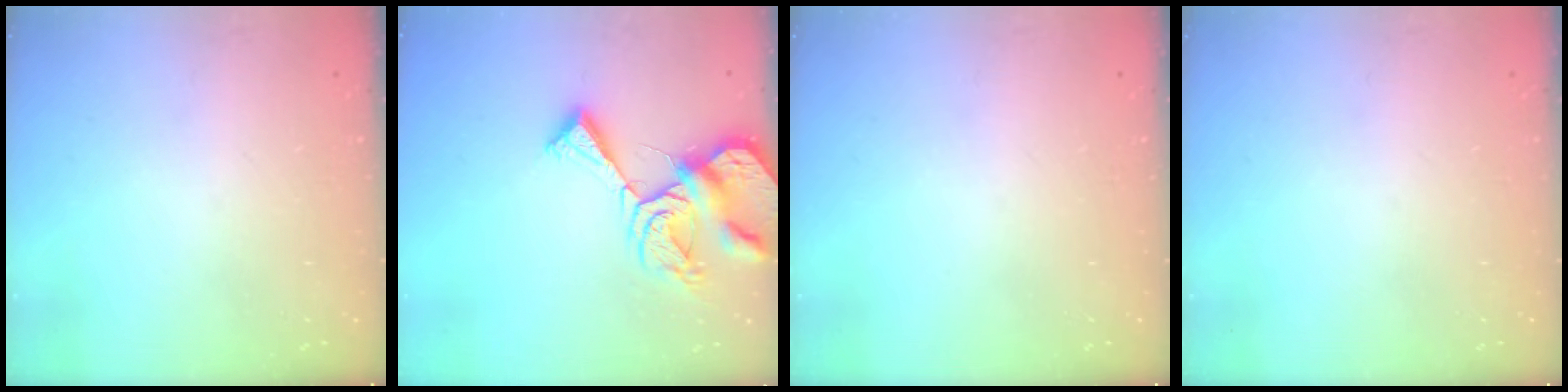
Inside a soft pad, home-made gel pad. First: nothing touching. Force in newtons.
{"total": 12.4, "press": 12.3, "slide": 1.4}
{"total": 0.0}
{"total": 0.0}